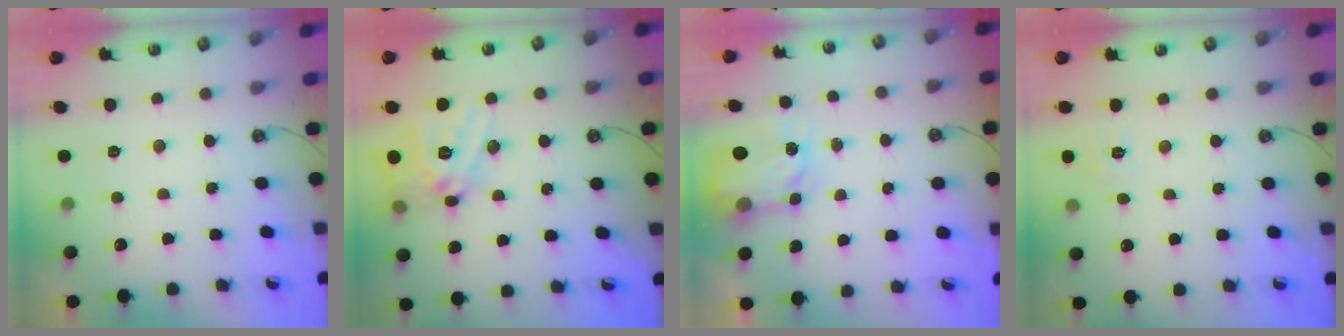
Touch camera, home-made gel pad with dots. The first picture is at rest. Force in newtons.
{"total": 17.7, "press": 17.5, "slide": 2.8}
{"total": 6.1, "press": 6.0, "slide": 0.7}
{"total": 4.6, "press": 4.6, "slide": 0.3}